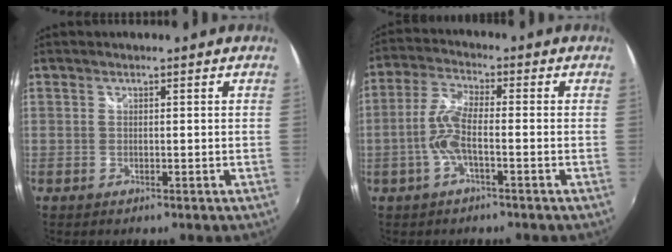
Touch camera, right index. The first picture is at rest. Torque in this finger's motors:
{"motor_torque": [1.08, -0.27, 0.59, 0.18]}